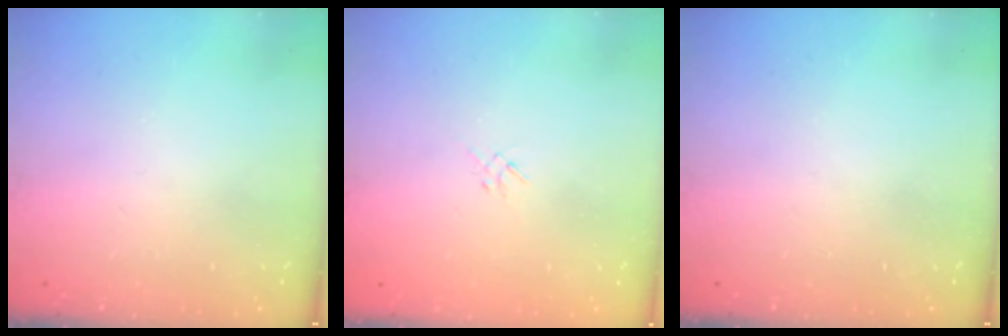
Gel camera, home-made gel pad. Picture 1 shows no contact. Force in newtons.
{"total": 1.3, "press": 1.2, "slide": 0.5}
{"total": 0.0}